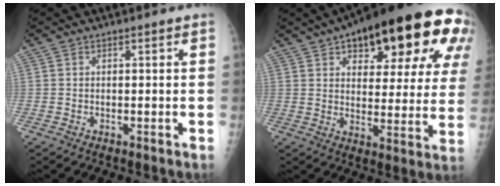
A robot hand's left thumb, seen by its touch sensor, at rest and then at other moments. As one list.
[{"total": 28.0, "force": [13.9, 11.4, 21.5], "torque": [-0.267, -0.001, 0.191]}]